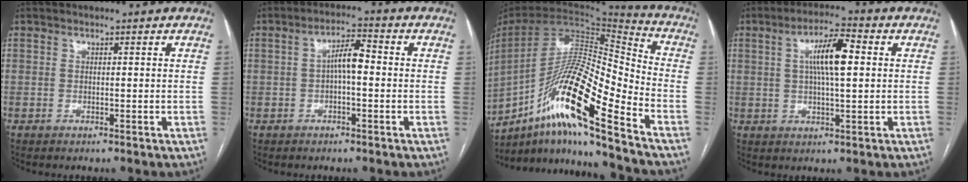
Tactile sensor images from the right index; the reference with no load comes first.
{"total": 4.6, "force": [-0.1, 1.3, 4.4], "torque": [-0.078, 0.018, -0.003]}
{"total": 20.4, "force": [-12.1, 1.5, 16.3], "torque": [-0.319, -0.001, -0.222]}
{"total": 8.2, "force": [1.7, 1.5, 7.9], "torque": [-0.142, 0.015, 0.028]}